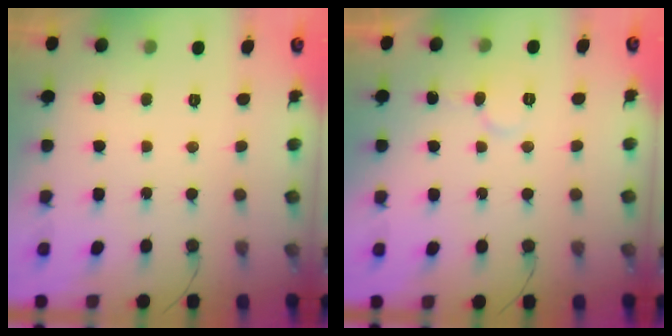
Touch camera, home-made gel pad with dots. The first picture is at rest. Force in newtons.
{"total": 5.2, "press": 5.1, "slide": 0.7}